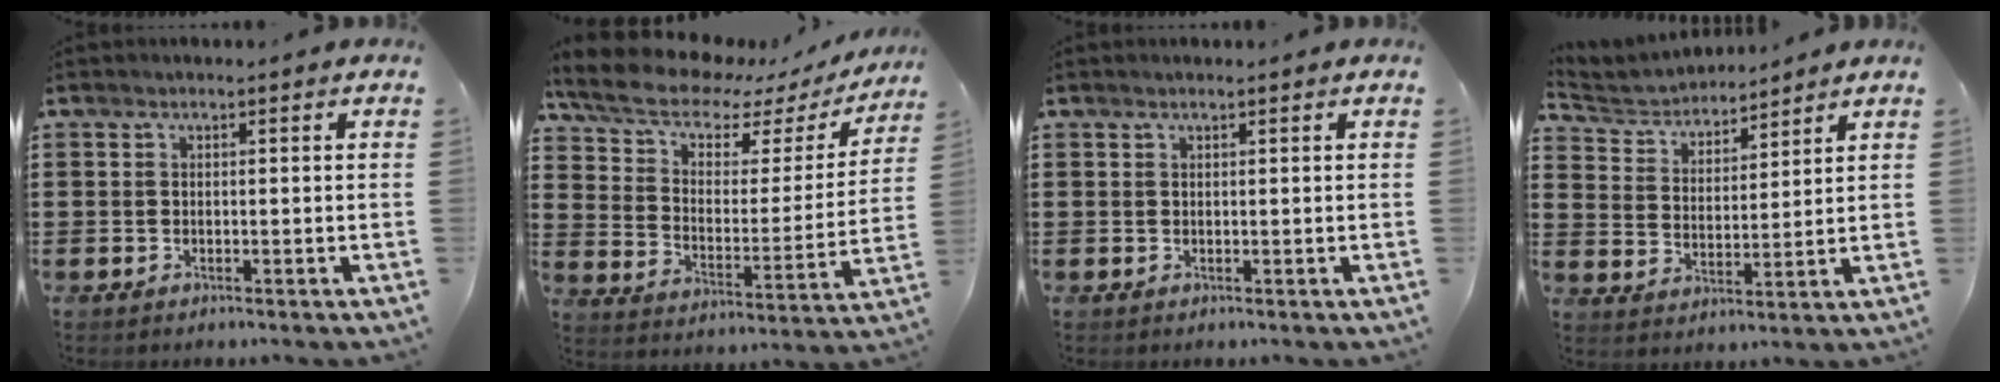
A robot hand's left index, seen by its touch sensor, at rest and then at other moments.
{"total": 9.6, "force": [7.5, 3.5, 5.0], "torque": [-0.121, -0.038, 0.128]}
{"total": 0.5, "force": [0.4, 0.0, 0.4], "torque": [-0.007, -0.001, 0.008]}
{"total": 5.4, "force": [5.1, 1.5, 0.7], "torque": [-0.044, -0.029, 0.087]}